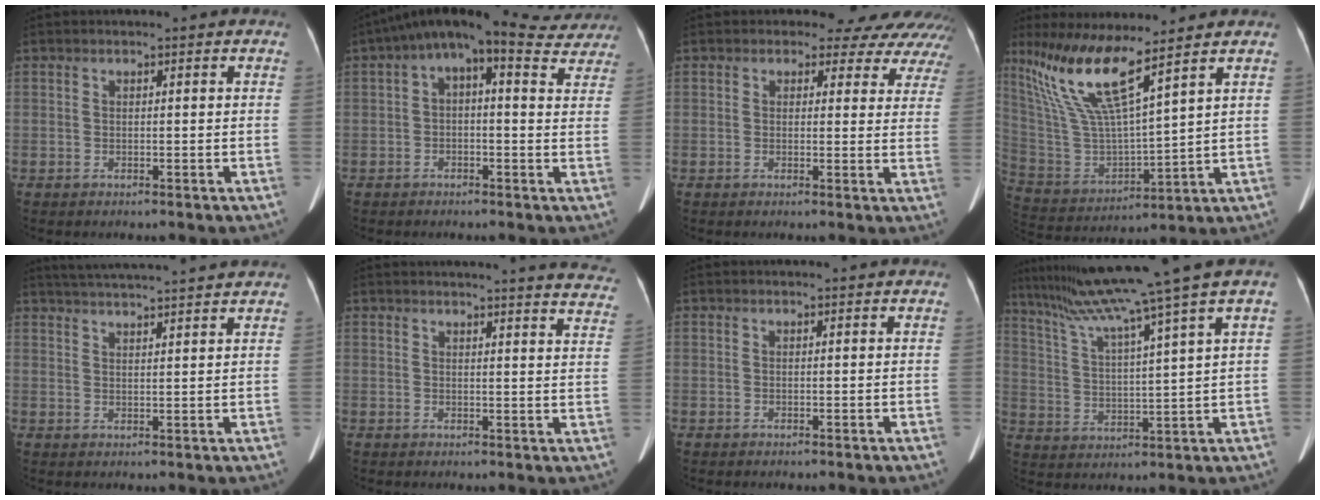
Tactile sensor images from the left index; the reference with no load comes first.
{"total": 16.1, "force": [12.9, 4.4, 8.5], "torque": [-0.119, 0.060, 0.152]}
{"total": 12.7, "force": [11.4, 5.2, 2.0], "torque": [0.011, -0.015, 0.092]}
{"total": 13.2, "force": [9.3, 0.6, 9.3], "torque": [-0.203, -0.008, 0.187]}
{"total": 13.8, "force": [12.8, -0.1, 5.2], "torque": [-0.097, 0.026, 0.180]}
{"total": 22.5, "force": [21.6, 1.6, 6.1], "torque": [-0.070, -0.076, 0.227]}
{"total": 2.4, "force": [2.3, 0.1, 0.6], "torque": [-0.009, 0.018, 0.027]}
{"total": 14.2, "force": [11.0, -3.8, 8.1], "torque": [-0.138, -0.015, 0.182]}